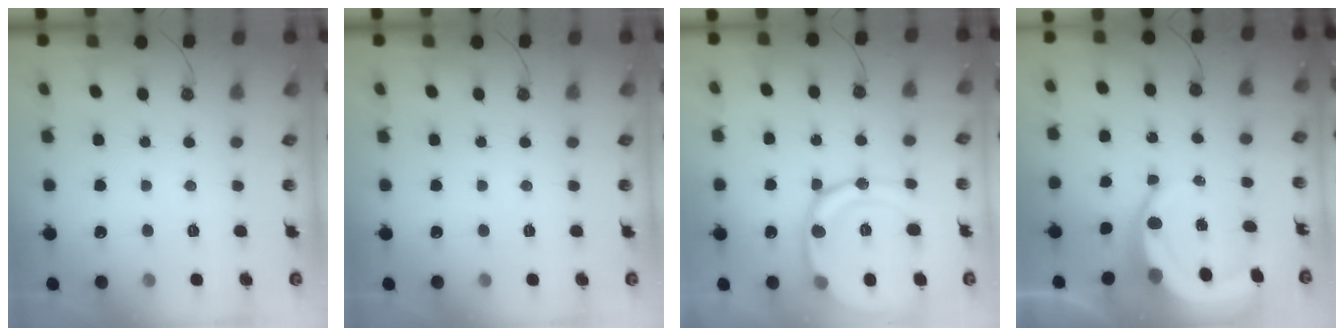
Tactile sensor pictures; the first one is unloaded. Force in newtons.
{"total": 0.0}
{"total": 18.5, "press": 18.4, "slide": 2.1}
{"total": 9.6, "press": 9.5, "slide": 1.2}